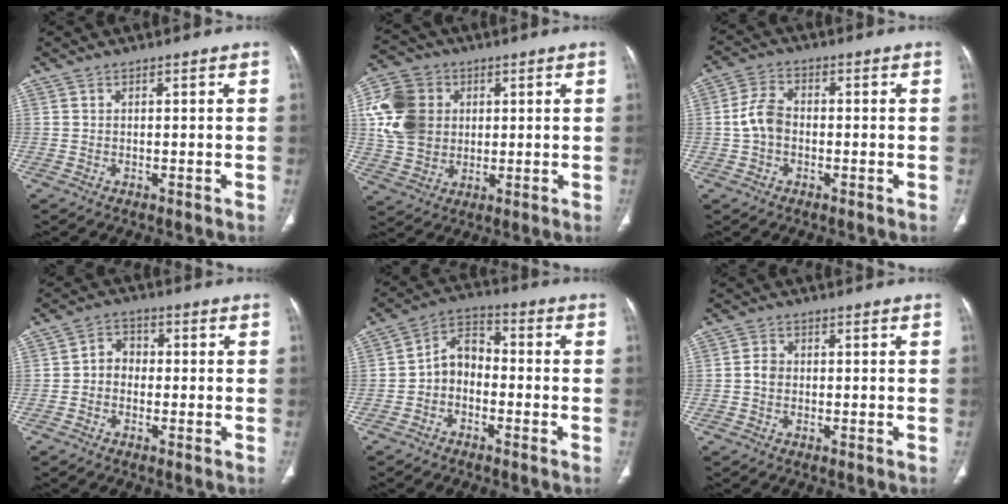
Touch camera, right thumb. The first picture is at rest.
{"total": 13.9, "force": [2.3, 11.6, 7.4], "torque": [-0.132, 0.006, 0.042]}
{"total": 5.7, "force": [-0.8, 4.1, 3.9], "torque": [-0.074, 0.017, -0.022]}
{"total": 4.6, "force": [-0.6, 3.8, 2.4], "torque": [-0.021, 0.020, -0.021]}
{"total": 6.6, "force": [-1.8, 4.8, 4.1], "torque": [-0.056, 0.033, -0.050]}
{"total": 2.3, "force": [-0.3, 1.9, 1.2], "torque": [-0.017, 0.007, -0.010]}